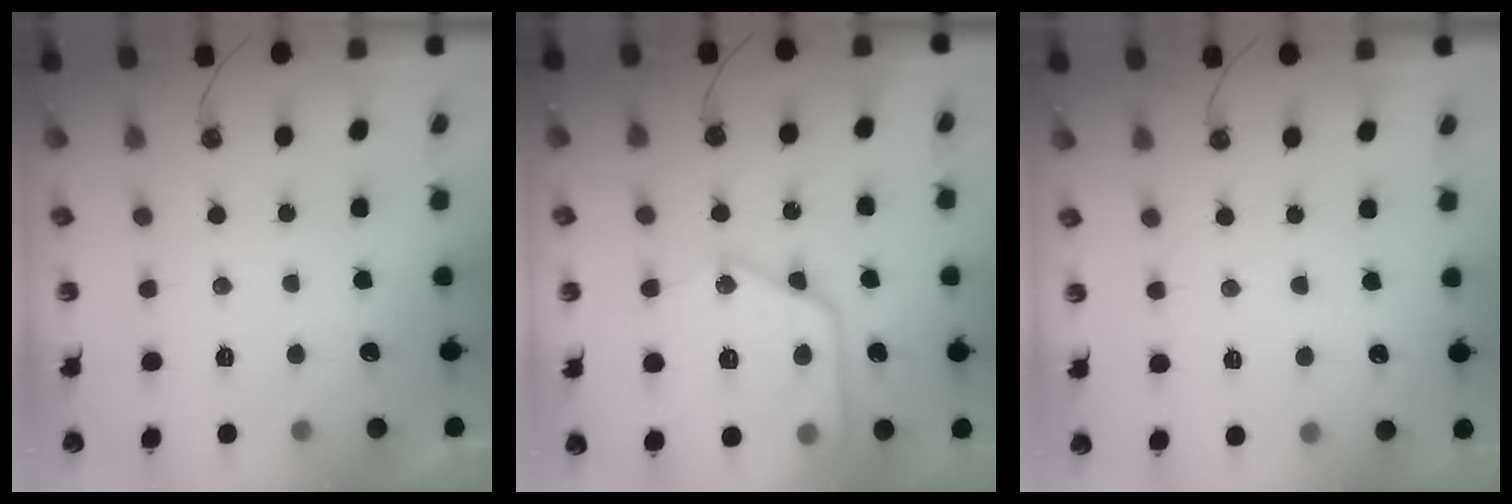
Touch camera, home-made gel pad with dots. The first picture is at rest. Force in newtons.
{"total": 21.5, "press": 21.4, "slide": 2.3}
{"total": 2.5, "press": 2.5, "slide": 0.4}